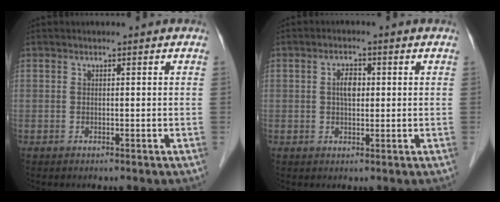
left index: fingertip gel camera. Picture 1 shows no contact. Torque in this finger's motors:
{"motor_torque": [0.36, 0.01, 0.17, 0.03]}